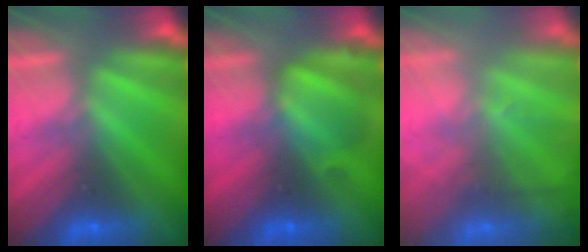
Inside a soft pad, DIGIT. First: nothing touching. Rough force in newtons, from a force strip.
{"total": 2.5}
{"total": 11.3}